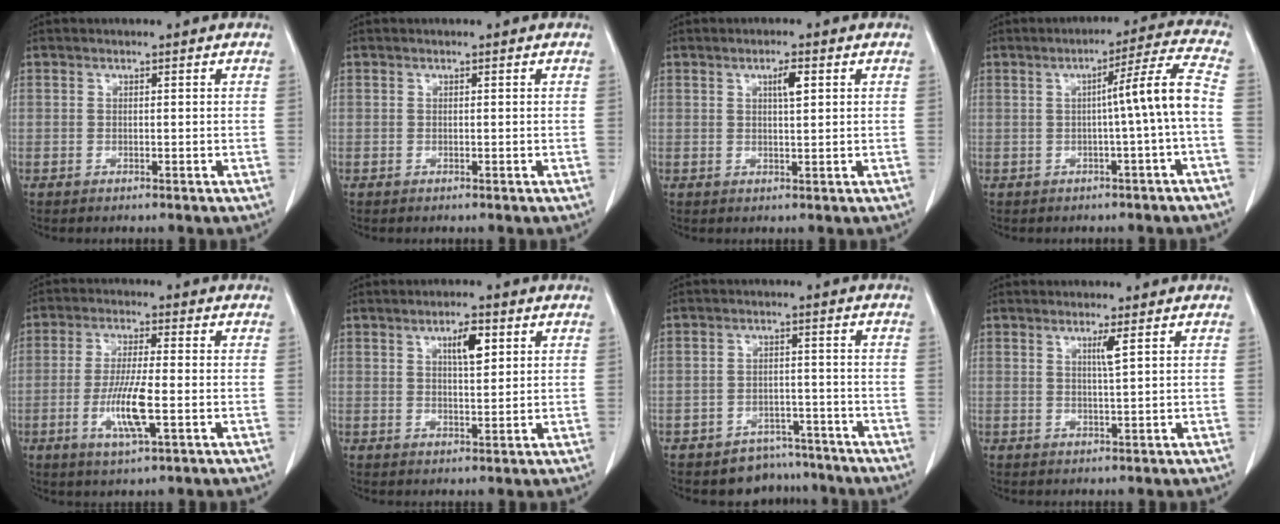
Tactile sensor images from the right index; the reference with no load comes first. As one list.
[{"total": 0.0}, {"total": 2.6, "force": [1.0, 0.4, 2.4], "torque": [-0.041, 0.000, 0.017]}, {"total": 7.4, "force": [-0.9, -1.5, 7.2], "torque": [-0.105, 0.016, -0.013]}, {"total": 8.2, "force": [-2.2, 0.8, 7.9], "torque": [-0.156, -0.012, -0.042]}, {"total": 4.5, "force": [1.9, 1.2, 3.9], "torque": [-0.065, 0.001, 0.033]}, {"total": 6.2, "force": [-5.0, 3.6, -0.1], "torque": [0.013, 0.025, -0.072]}, {"total": 2.1, "force": [0.9, -0.5, 1.8], "torque": [-0.035, -0.005, 0.018]}]